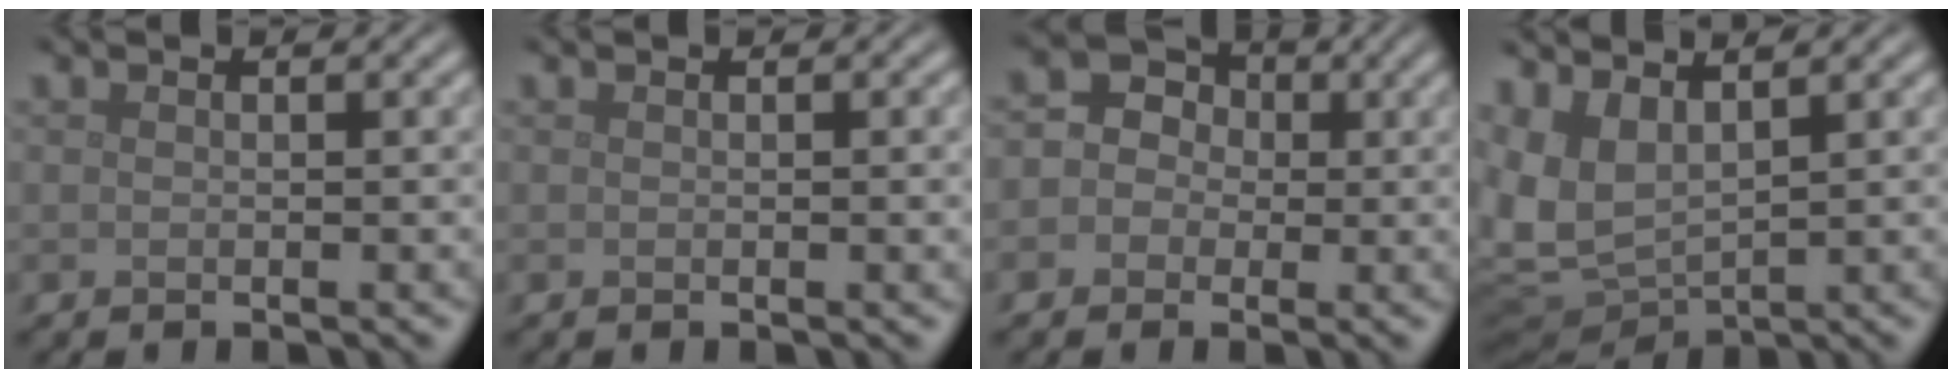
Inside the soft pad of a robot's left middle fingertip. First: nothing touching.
{"total": 0.8, "force": [0.1, 0.1, 0.8], "torque": [-0.009, 0.001, 0.001]}
{"total": 3.8, "force": [0.1, 3.5, 1.3], "torque": [-0.001, 0.016, -0.022]}
{"total": 6.0, "force": [1.6, 3.4, 4.7], "torque": [-0.120, -0.004, 0.034]}